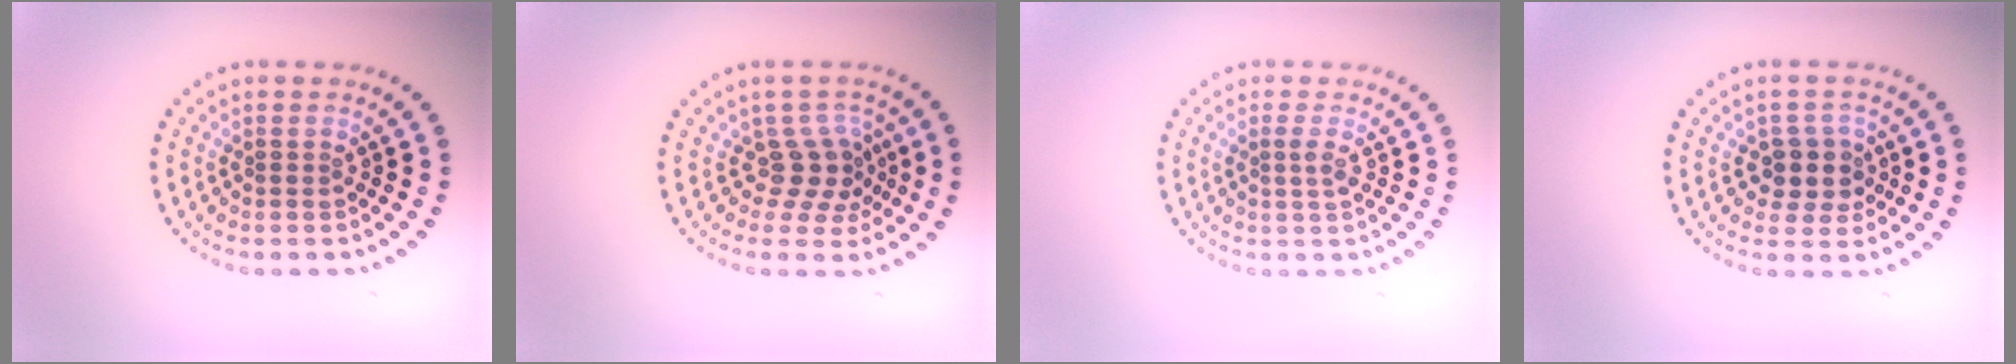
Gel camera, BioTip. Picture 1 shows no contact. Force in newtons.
{"total": 2.9, "press": 2.3, "slide": 1.8}
{"total": 1.1, "press": 0.9, "slide": 0.5}
{"total": 2.8, "press": 2.5, "slide": 1.1}